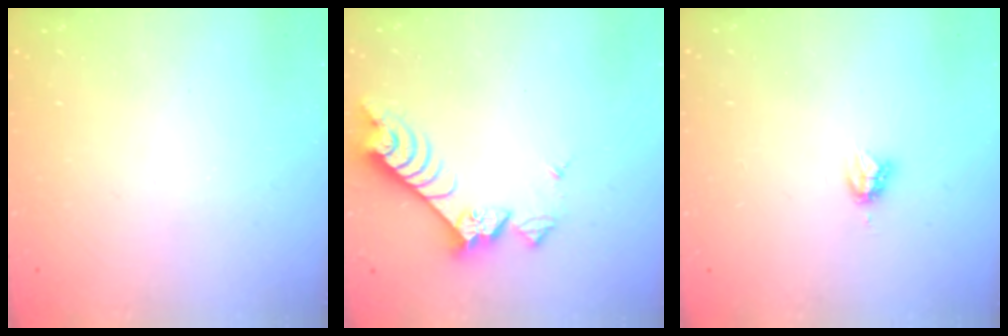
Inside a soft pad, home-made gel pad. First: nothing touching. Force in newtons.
{"total": 8.0, "press": 7.9, "slide": 0.7}
{"total": 4.1, "press": 4.0, "slide": 0.5}